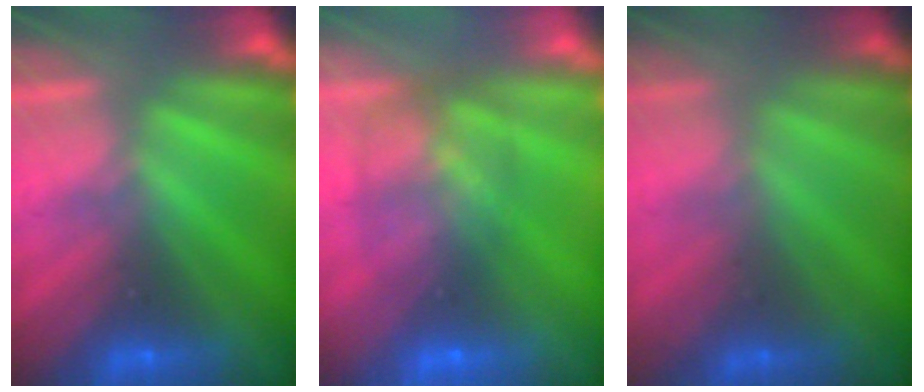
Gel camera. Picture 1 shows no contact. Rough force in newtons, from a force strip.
{"total": 7.2}
{"total": 1.8}